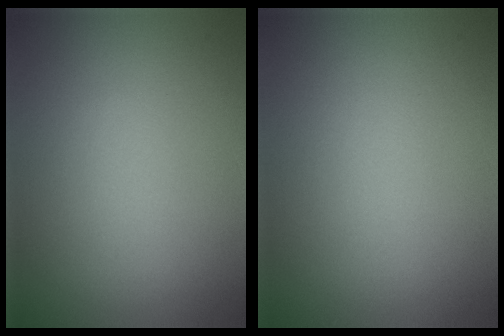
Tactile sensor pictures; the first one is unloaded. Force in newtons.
{"total": 0.0}